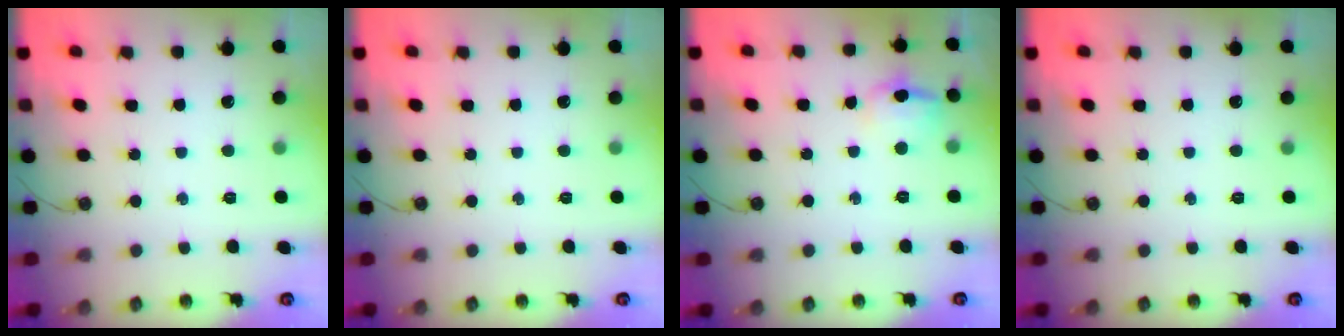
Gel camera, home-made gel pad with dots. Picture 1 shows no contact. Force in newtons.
{"total": 0.0}
{"total": 9.3, "press": 9.2, "slide": 1.4}
{"total": 0.0}